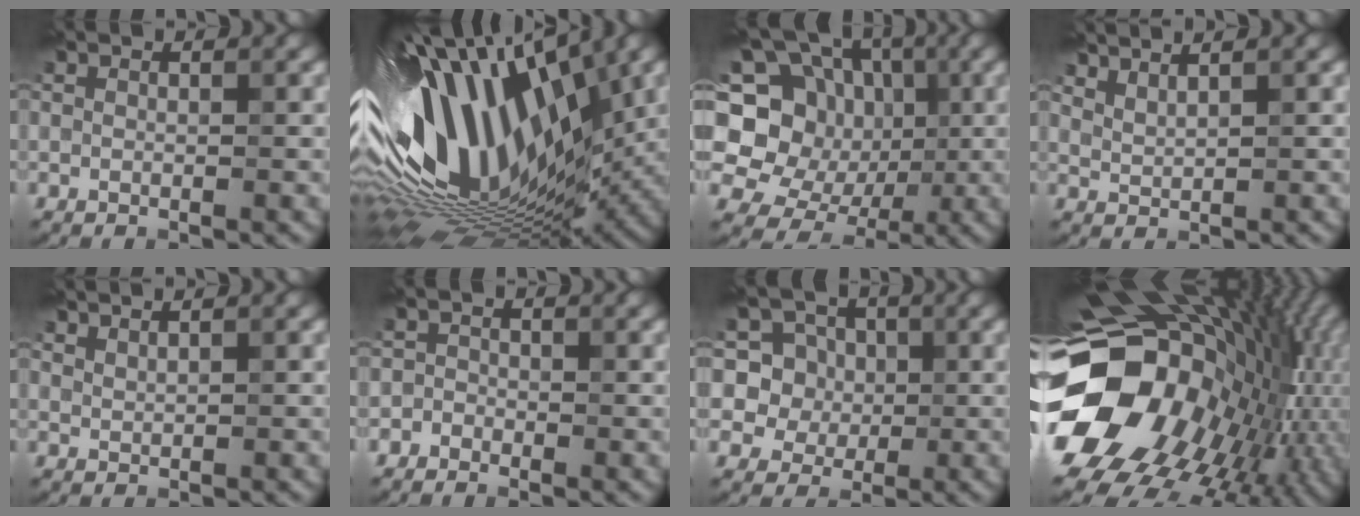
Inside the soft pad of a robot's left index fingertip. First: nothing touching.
{"total": 16.4, "force": [1.7, 7.4, 14.6], "torque": [-0.285, 0.009, 0.026]}
{"total": 12.9, "force": [0.7, 11.3, 6.2], "torque": [-0.128, 0.030, -0.009]}
{"total": 2.6, "force": [2.4, 0.4, 0.9], "torque": [-0.011, 0.005, 0.043]}
{"total": 1.3, "force": [1.2, 0.1, 0.3], "torque": [-0.004, 0.000, 0.023]}
{"total": 1.1, "force": [-0.8, 0.8, 0.0], "torque": [0.011, 0.003, -0.021]}
{"total": 8.7, "force": [2.5, 7.9, 2.5], "torque": [-0.066, 0.029, 0.034]}
{"total": 18.9, "force": [-0.4, 13.7, 13.0], "torque": [-0.248, -0.033, 0.014]}